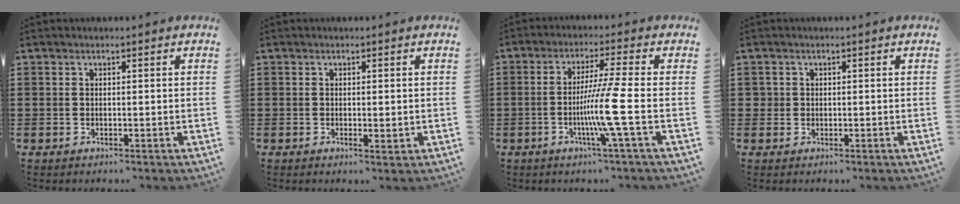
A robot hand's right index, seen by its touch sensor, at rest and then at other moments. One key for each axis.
{"total": 1.1, "fx": 0.0, "fy": 0.4, "fz": 1.0, "tx": -0.020, "ty": -0.001, "tz": 0.000}
{"total": 8.3, "fx": -2.1, "fy": -1.3, "fz": 8.0, "tx": -0.150, "ty": -0.020, "tz": -0.046}
{"total": 1.1, "fx": 0.2, "fy": 1.1, "fz": 0.1, "tx": -0.005, "ty": 0.007, "tz": 0.003}